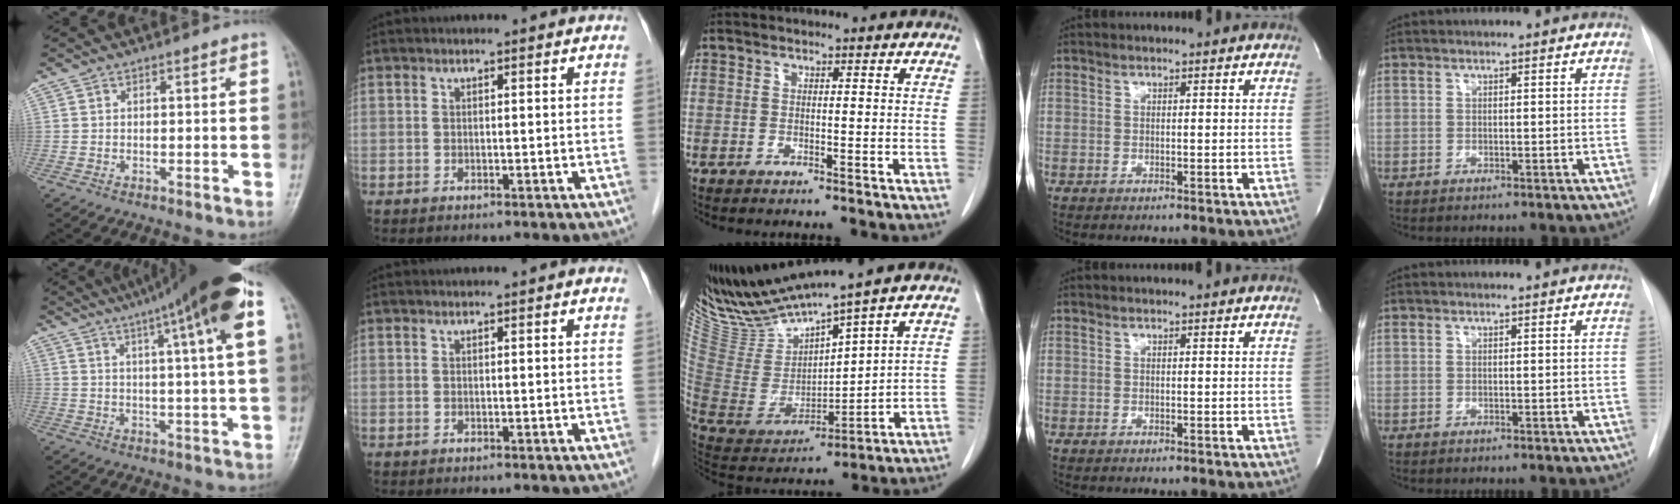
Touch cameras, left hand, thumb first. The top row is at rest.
{"thumb": {"total": 18.9, "force": [9.6, 1.5, 16.2], "torque": [-0.241, 0.005, 0.125]}, "index": {"total": 1.7, "force": [1.3, 0.0, 1.0], "torque": [-0.009, 0.020, 0.019]}, "middle": {"total": 10.5, "force": [9.8, -1.4, 3.6], "torque": [-0.085, -0.015, 0.209]}}